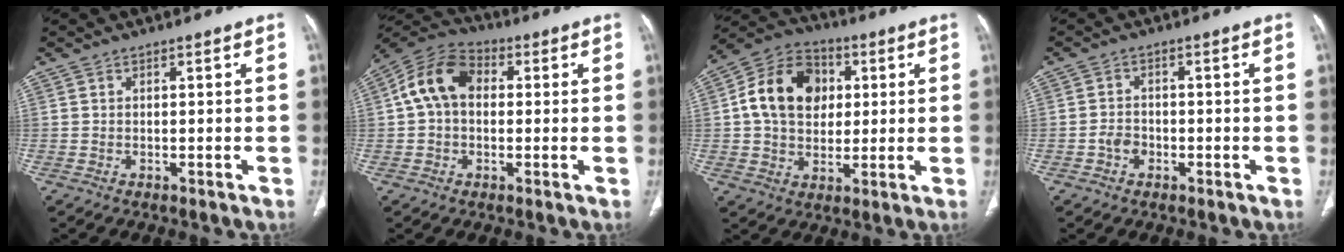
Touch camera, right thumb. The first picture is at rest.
{"total": 11.1, "force": [1.3, 7.9, 7.6], "torque": [-0.135, 0.031, 0.011]}
{"total": 15.2, "force": [2.6, 11.7, 9.5], "torque": [-0.140, 0.014, 0.037]}
{"total": 2.8, "force": [-1.1, 2.2, 1.4], "torque": [-0.014, 0.013, -0.022]}